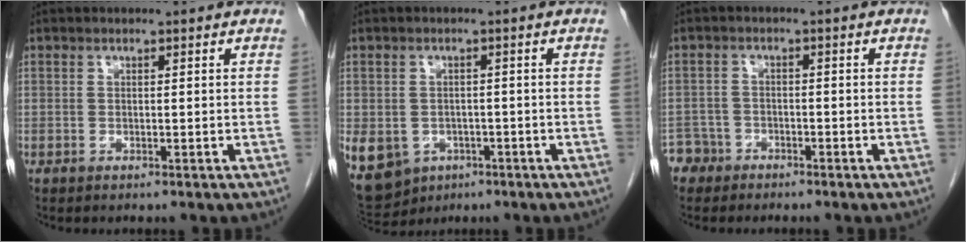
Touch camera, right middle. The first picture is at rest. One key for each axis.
{"total": 21.4, "fx": -9.1, "fy": 17.3, "fz": 8.7, "tx": -0.305, "ty": -0.013, "tz": -0.118}
{"total": 3.5, "fx": -2.7, "fy": 2.2, "fz": -0.7, "tx": 0.015, "ty": 0.007, "tz": -0.054}